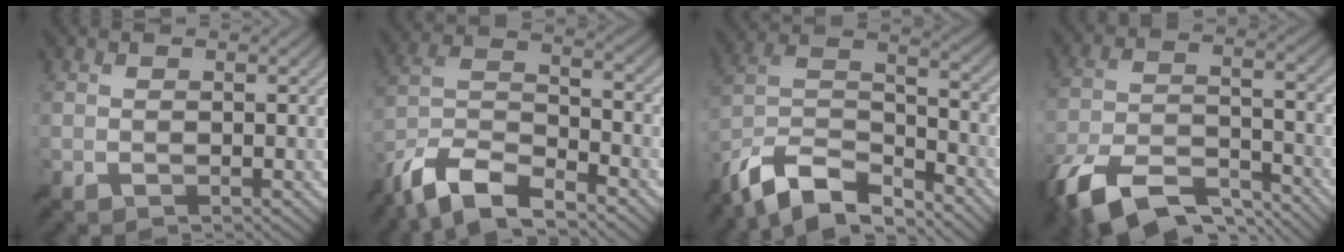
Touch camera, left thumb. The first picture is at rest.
{"total": 11.4, "force": [-8.8, 3.4, 6.4], "torque": [-0.133, 0.002, -0.182]}
{"total": 12.4, "force": [-9.7, 4.4, 6.3], "torque": [-0.144, 0.009, -0.186]}
{"total": 13.8, "force": [-10.2, 5.3, 7.6], "torque": [-0.174, -0.009, -0.187]}